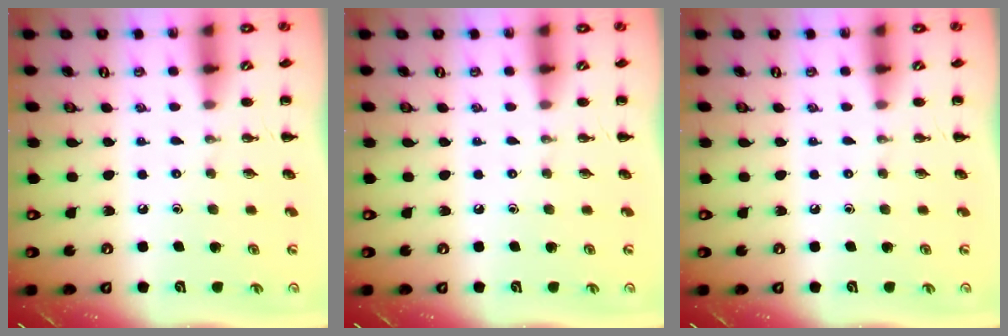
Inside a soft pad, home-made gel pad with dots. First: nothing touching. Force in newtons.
{"total": 0.0}
{"total": 0.0}